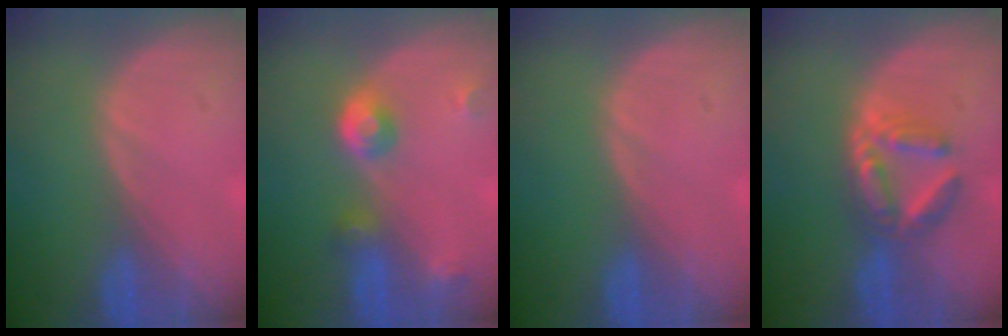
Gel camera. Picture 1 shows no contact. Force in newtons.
{"total": 4.8, "press": 4.4, "slide": 1.9}
{"total": 0.0}
{"total": 5.9, "press": 5.6, "slide": 1.8}